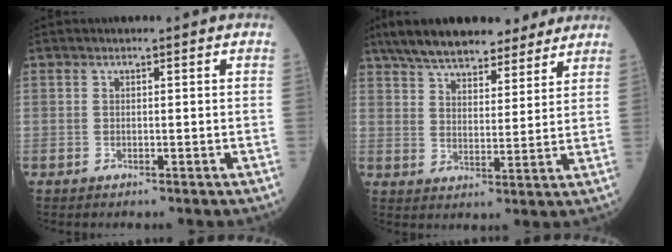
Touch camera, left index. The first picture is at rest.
{"total": 16.0, "force": [13.3, 5.1, 7.3], "torque": [-0.117, 0.034, 0.207]}